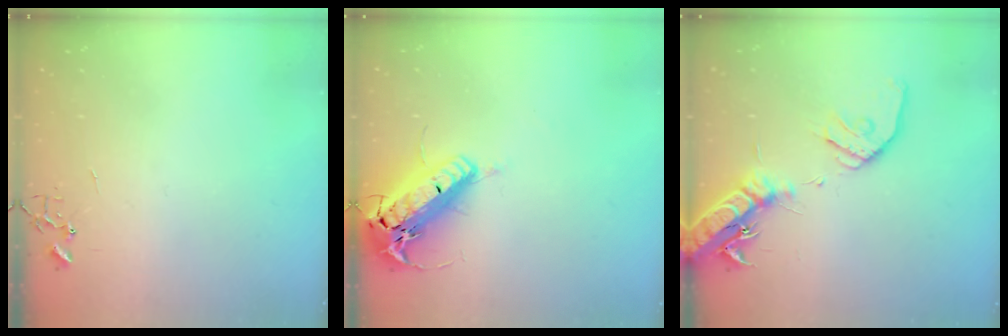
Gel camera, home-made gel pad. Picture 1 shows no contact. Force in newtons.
{"total": 22.0, "press": 21.5, "slide": 4.5}
{"total": 19.4, "press": 19.1, "slide": 3.5}